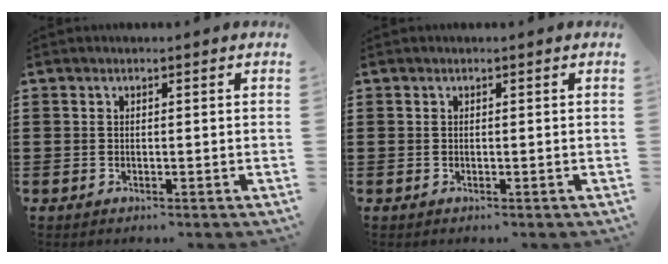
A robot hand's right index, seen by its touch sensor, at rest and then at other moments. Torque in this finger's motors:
{"motor_torque": [0.00, 0.00, 0.00, 0.00]}